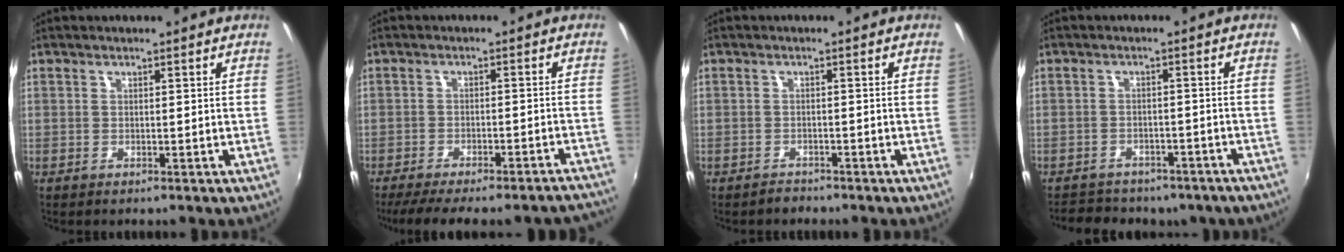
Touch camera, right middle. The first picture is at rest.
{"total": 16.2, "force": [-14.8, 1.6, 6.4], "torque": [-0.108, -0.014, -0.192]}
{"total": 1.8, "force": [-1.6, 0.7, 0.0], "torque": [-0.004, 0.000, -0.027]}
{"total": 13.9, "force": [-11.1, 6.5, 5.2], "torque": [-0.120, 0.000, -0.138]}